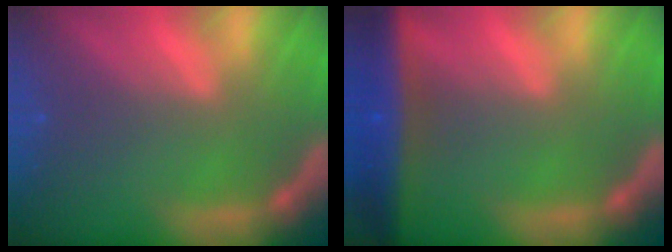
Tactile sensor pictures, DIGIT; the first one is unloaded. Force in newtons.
{"total": 8.0}